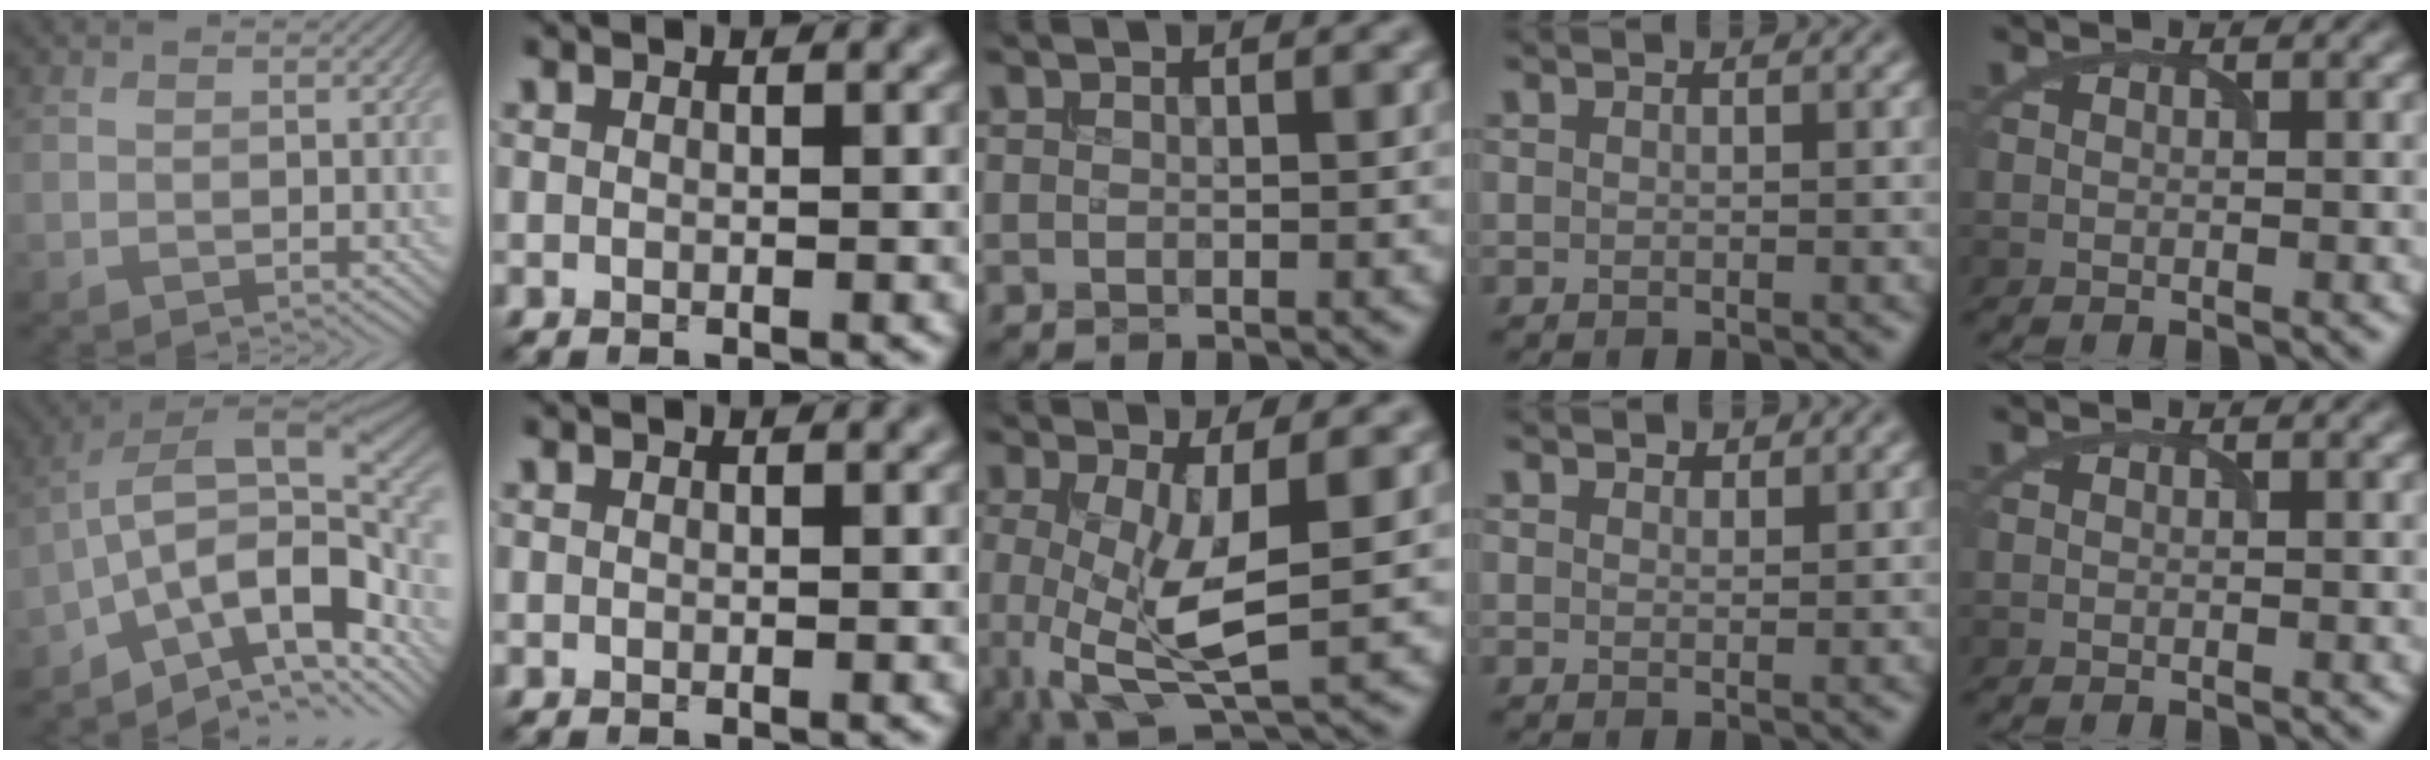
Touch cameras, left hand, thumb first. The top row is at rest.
{"thumb": {"total": 14.5, "force": [-5.1, 7.0, 11.6], "torque": [-0.209, 0.019, -0.096]}, "middle": {"total": 7.1, "force": [-0.5, 2.5, 6.6], "torque": [-0.137, -0.012, -0.007]}, "ring": {"total": 1.0, "force": [0.9, 0.4, 0.1], "torque": [-0.004, -0.002, 0.015]}}